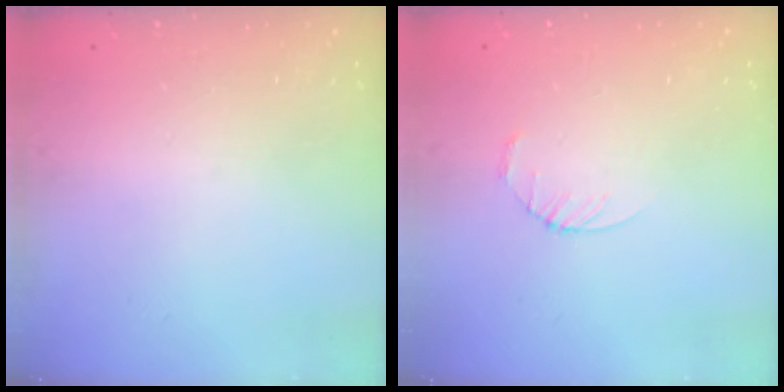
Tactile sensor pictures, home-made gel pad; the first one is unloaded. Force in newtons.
{"total": 3.4, "press": 3.3, "slide": 0.4}